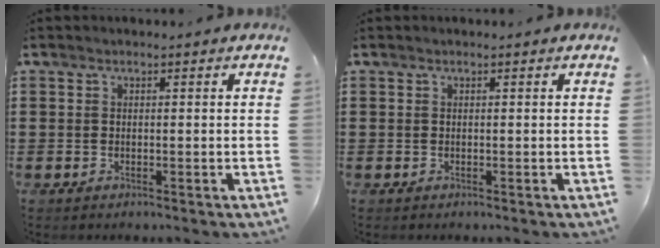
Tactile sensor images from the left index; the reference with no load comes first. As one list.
[{"total": 0.0}]